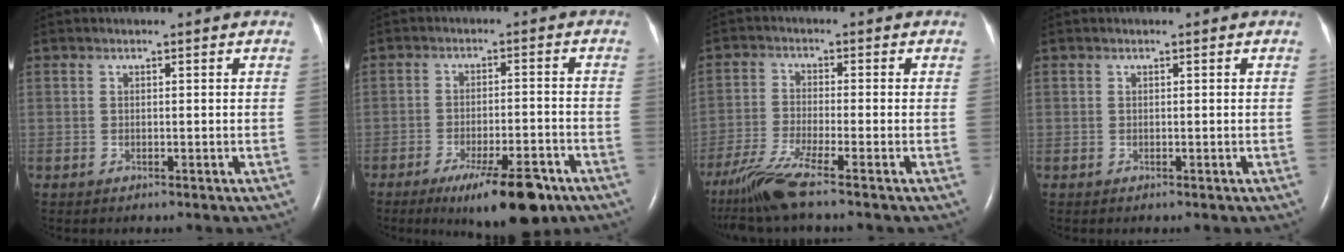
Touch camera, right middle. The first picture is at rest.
{"total": 10.8, "force": [-7.0, 2.2, 7.9], "torque": [-0.120, -0.015, -0.105]}
{"total": 7.7, "force": [-5.9, -1.1, 4.8], "torque": [-0.102, -0.031, -0.114]}
{"total": 0.0}